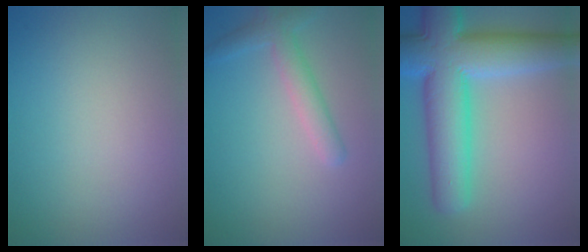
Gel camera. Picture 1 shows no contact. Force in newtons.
{"total": 2.6, "press": 2.6, "slide": 0.1}
{"total": 11.1, "press": 11.1, "slide": 0.4}